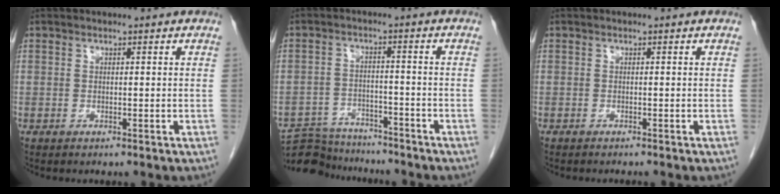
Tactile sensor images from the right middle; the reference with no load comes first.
{"total": 10.6, "force": [-10.1, 2.9, 1.3], "torque": [-0.019, 0.012, -0.156]}
{"total": 1.3, "force": [-1.2, 0.0, 0.5], "torque": [-0.007, 0.000, -0.015]}